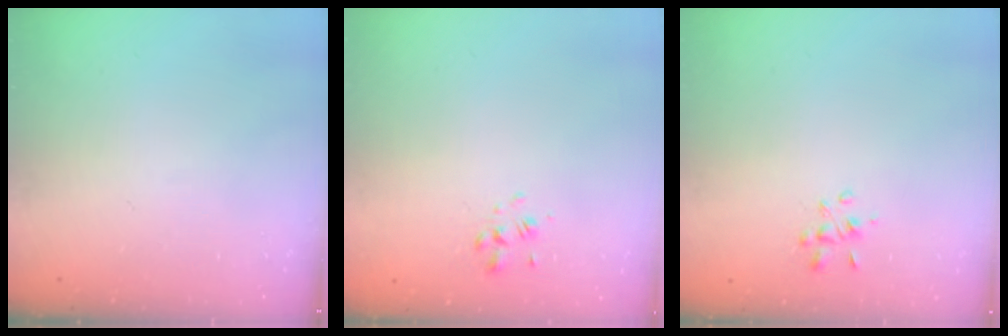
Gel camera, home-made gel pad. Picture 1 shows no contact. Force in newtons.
{"total": 0.9, "press": 0.7, "slide": 0.6}
{"total": 3.0, "press": 2.9, "slide": 0.8}